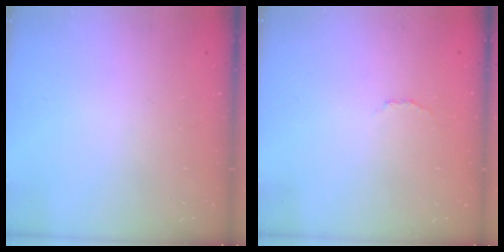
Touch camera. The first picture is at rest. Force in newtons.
{"total": 3.1, "press": 3.0, "slide": 0.8}